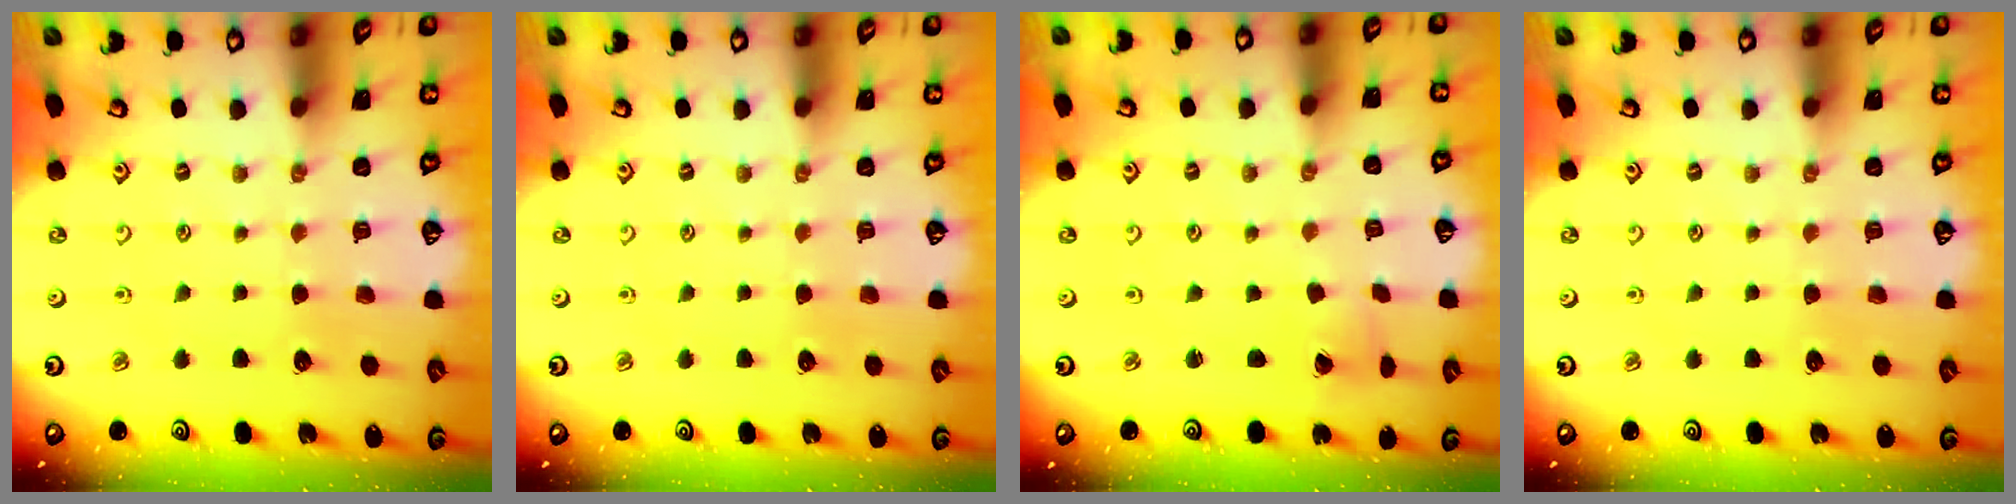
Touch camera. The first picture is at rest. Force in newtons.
{"total": 0.0}
{"total": 0.7, "press": 0.7, "slide": 0.1}
{"total": 0.0}